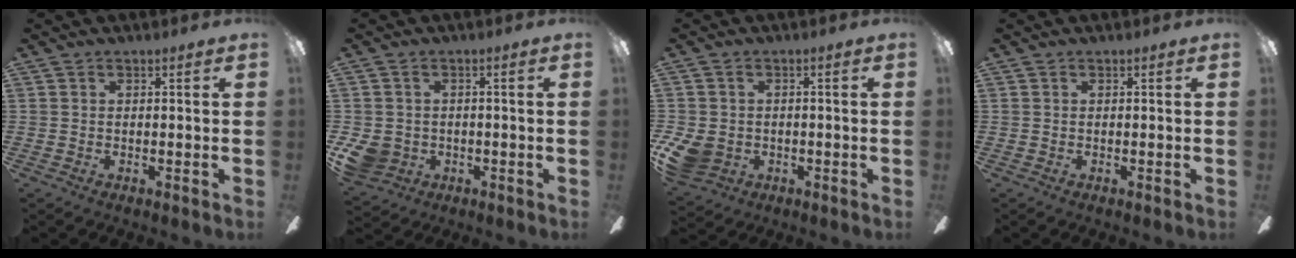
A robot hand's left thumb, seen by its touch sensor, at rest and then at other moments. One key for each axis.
{"total": 5.7, "fx": -1.5, "fy": 5.0, "fz": 2.3, "tx": -0.061, "ty": 0.007, "tz": -0.029}
{"total": 6.7, "fx": -1.6, "fy": 5.5, "fz": 3.4, "tx": -0.082, "ty": 0.005, "tz": -0.030}
{"total": 0.0}